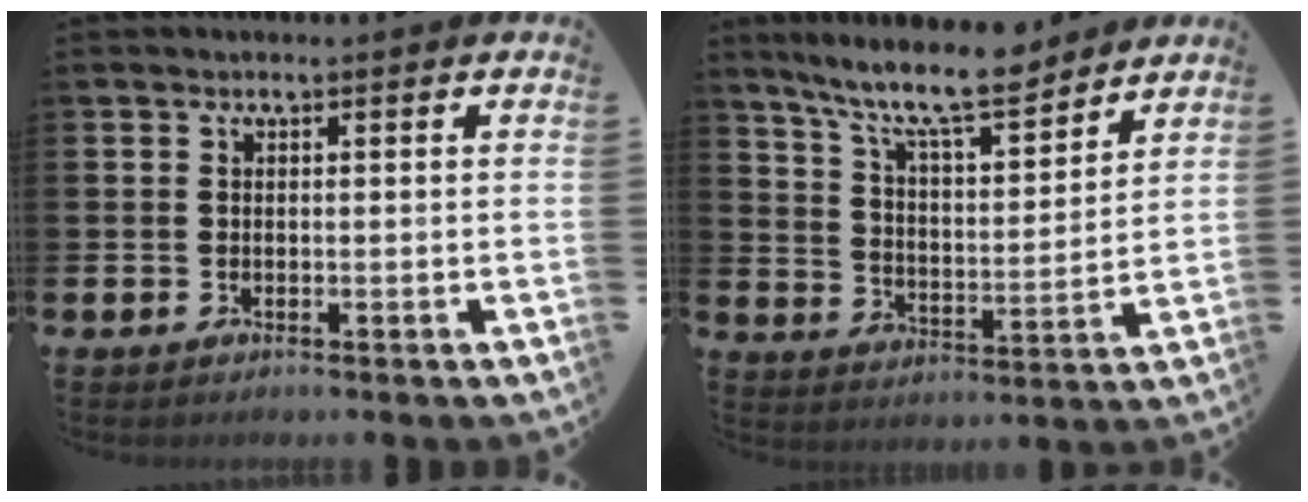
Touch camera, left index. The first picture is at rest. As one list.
[{"total": 10.7, "force": [9.4, 1.8, 4.9], "torque": [-0.114, -0.052, 0.163]}]